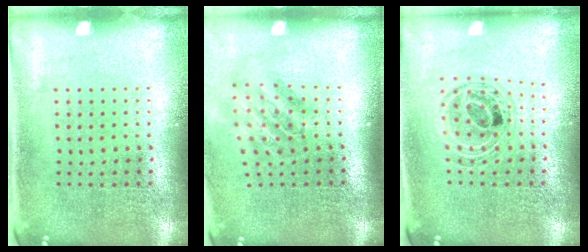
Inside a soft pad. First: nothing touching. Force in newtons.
{"total": 1.8, "press": 1.2, "slide": 1.4}
{"total": 0.9, "press": 0.9, "slide": 0.2}